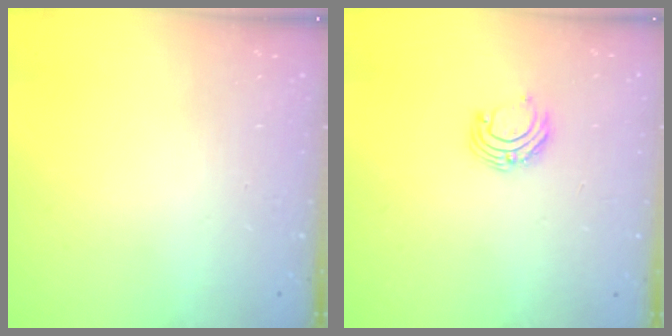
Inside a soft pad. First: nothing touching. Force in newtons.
{"total": 7.3, "press": 7.3, "slide": 0.9}